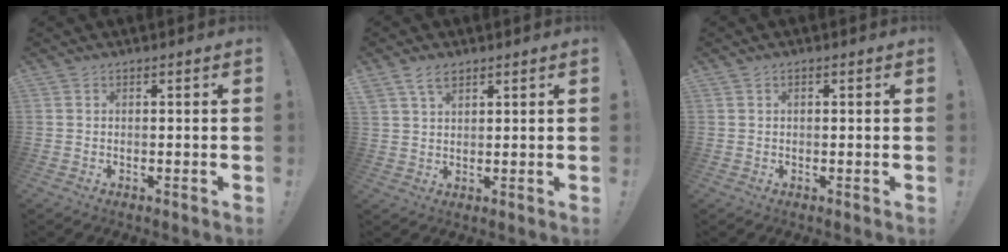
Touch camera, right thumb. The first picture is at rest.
{"total": 4.9, "force": [3.1, 2.8, 2.6], "torque": [-0.044, -0.009, 0.059]}
{"total": 0.6, "force": [0.1, 0.4, 0.5], "torque": [-0.011, 0.002, 0.001]}